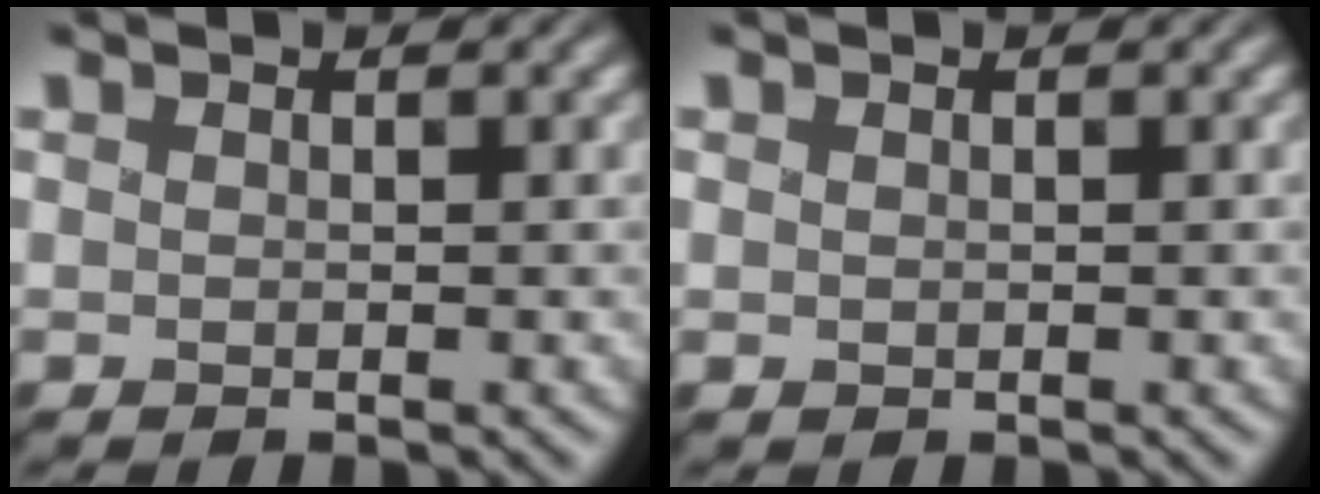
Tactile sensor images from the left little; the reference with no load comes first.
{"total": 0.0}